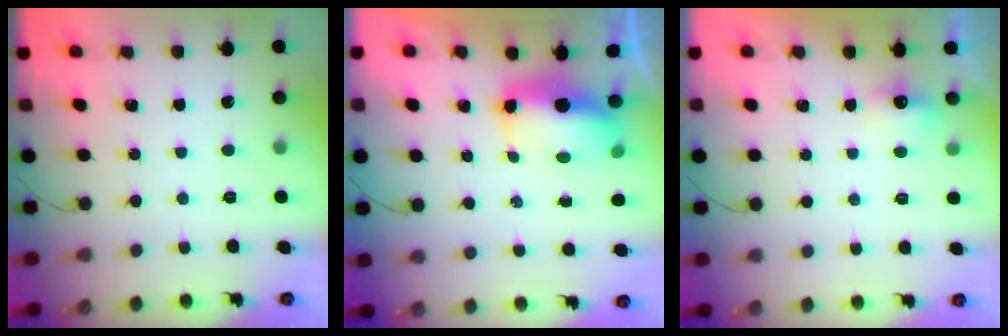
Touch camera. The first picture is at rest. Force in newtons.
{"total": 8.5, "press": 8.4, "slide": 1.0}
{"total": 6.4, "press": 5.8, "slide": 2.6}